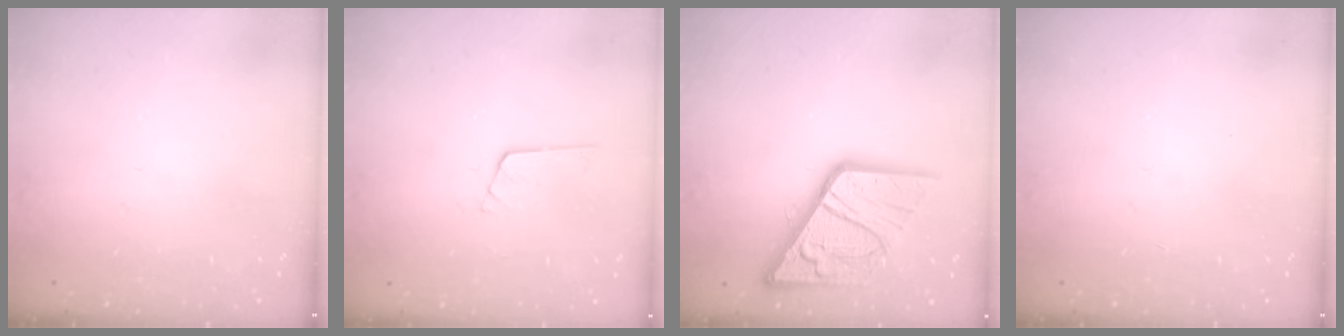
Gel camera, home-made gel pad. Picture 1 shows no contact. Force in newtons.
{"total": 2.4, "press": 2.4, "slide": 0.2}
{"total": 17.1, "press": 17.0, "slide": 1.8}
{"total": 0.0}